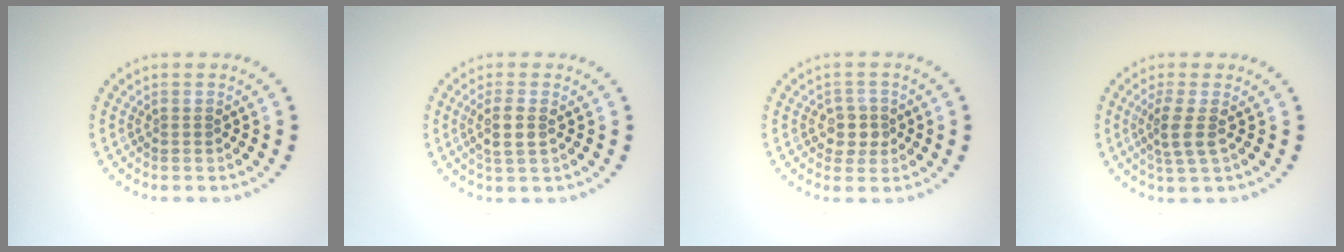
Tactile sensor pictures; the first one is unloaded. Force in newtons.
{"total": 2.3, "press": 2.0, "slide": 1.0}
{"total": 2.2, "press": 2.0, "slide": 0.8}
{"total": 2.5, "press": 1.9, "slide": 1.6}